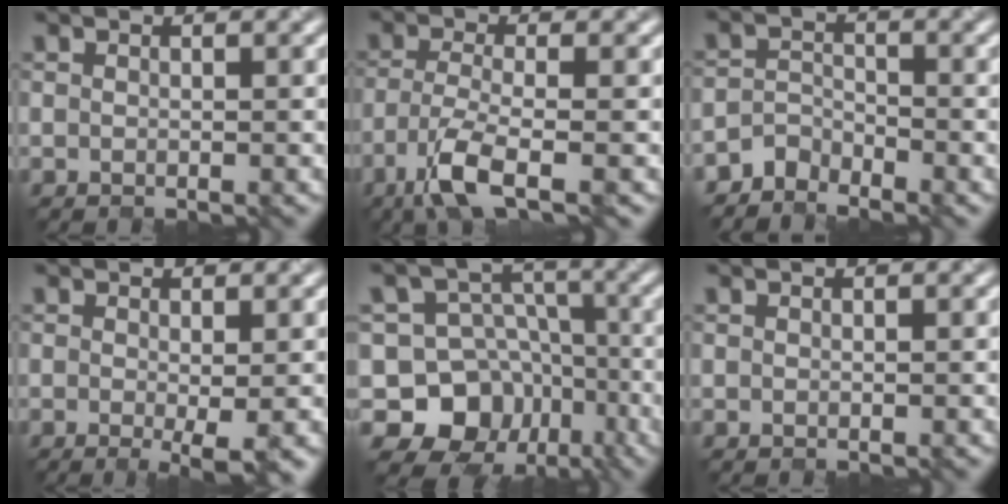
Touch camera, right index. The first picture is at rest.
{"total": 4.9, "force": [-2.9, 1.1, 3.8], "torque": [-0.080, -0.011, -0.064]}
{"total": 2.3, "force": [-2.2, 0.7, 0.0], "torque": [0.002, 0.006, -0.049]}
{"total": 2.5, "force": [-0.5, 0.2, 2.4], "torque": [-0.035, -0.011, -0.005]}
{"total": 10.8, "force": [-5.2, 8.8, 3.5], "torque": [-0.050, 0.011, -0.109]}
{"total": 0.0}